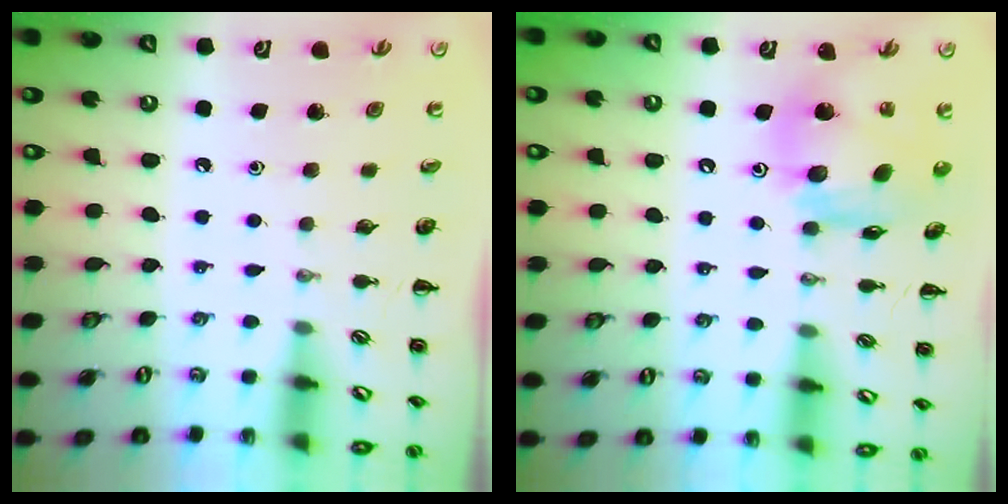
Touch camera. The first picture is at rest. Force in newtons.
{"total": 14.8, "press": 14.5, "slide": 2.7}